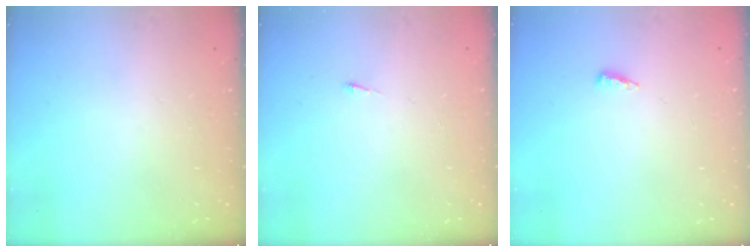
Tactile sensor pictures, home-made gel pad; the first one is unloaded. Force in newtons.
{"total": 2.6, "press": 2.5, "slide": 0.3}
{"total": 3.7, "press": 3.6, "slide": 0.4}